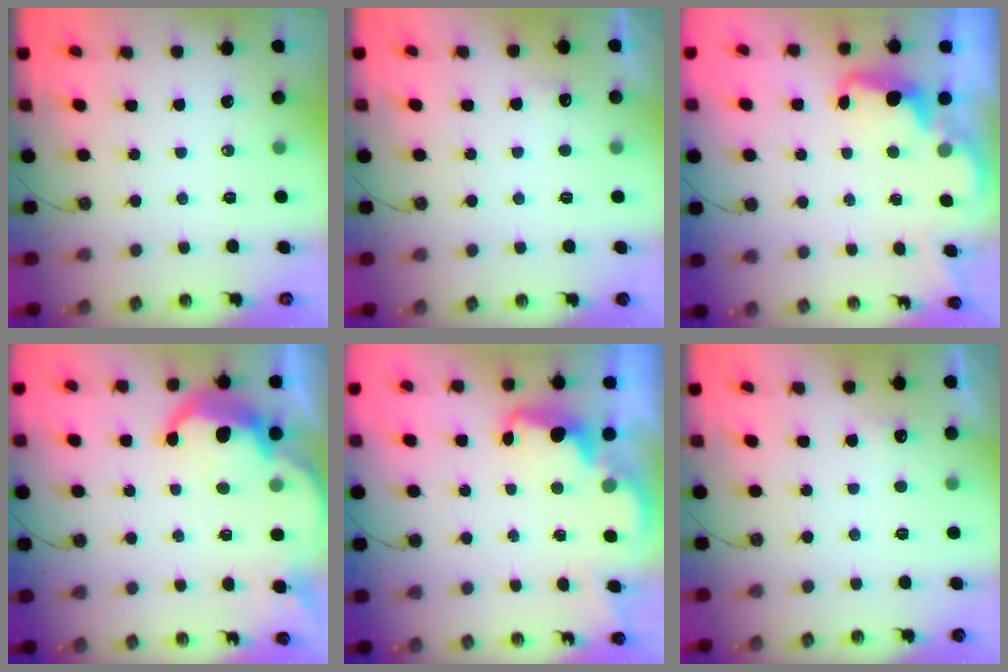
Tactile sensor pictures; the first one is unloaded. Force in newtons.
{"total": 3.0, "press": 2.8, "slide": 1.0}
{"total": 2.4, "press": 2.4, "slide": 0.5}
{"total": 8.1, "press": 8.1, "slide": 0.5}
{"total": 2.7, "press": 2.6, "slide": 0.7}
{"total": 2.1, "press": 1.9, "slide": 0.9}